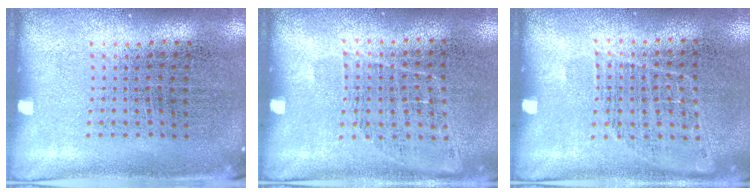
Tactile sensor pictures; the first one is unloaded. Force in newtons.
{"total": 1.0, "press": 0.8, "slide": 0.6}
{"total": 0.9, "press": 0.8, "slide": 0.4}